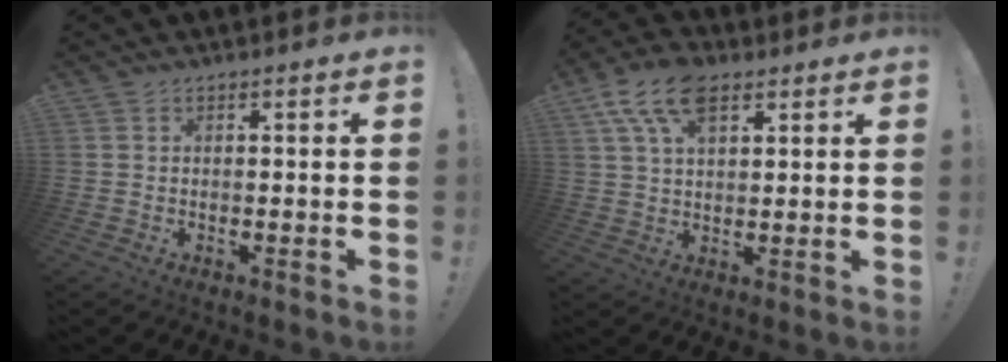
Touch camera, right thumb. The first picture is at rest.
{"total": 12.3, "force": [6.4, 6.6, 8.2], "torque": [-0.154, -0.011, 0.119]}